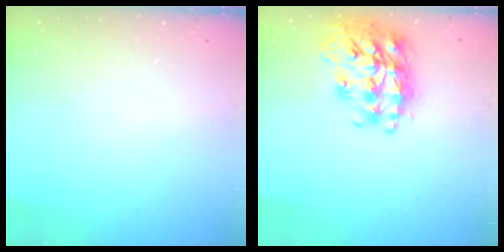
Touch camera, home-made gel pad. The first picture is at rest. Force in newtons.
{"total": 21.9, "press": 21.8, "slide": 1.8}